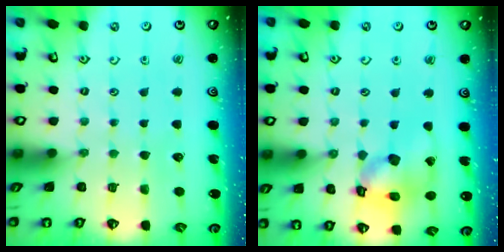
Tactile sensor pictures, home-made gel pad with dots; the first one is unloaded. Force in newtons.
{"total": 14.2, "press": 14.0, "slide": 2.1}